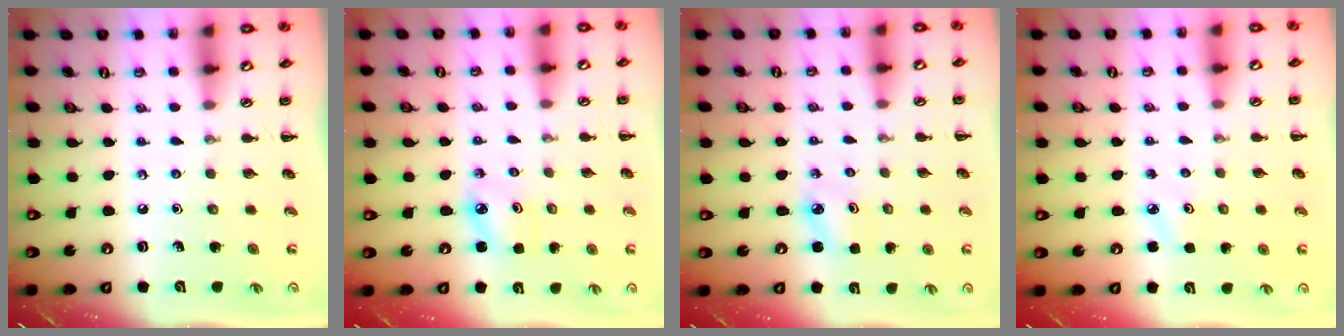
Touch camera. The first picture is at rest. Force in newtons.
{"total": 3.1, "press": 3.0, "slide": 0.5}
{"total": 2.5, "press": 2.5, "slide": 0.5}
{"total": 2.7, "press": 2.5, "slide": 0.8}